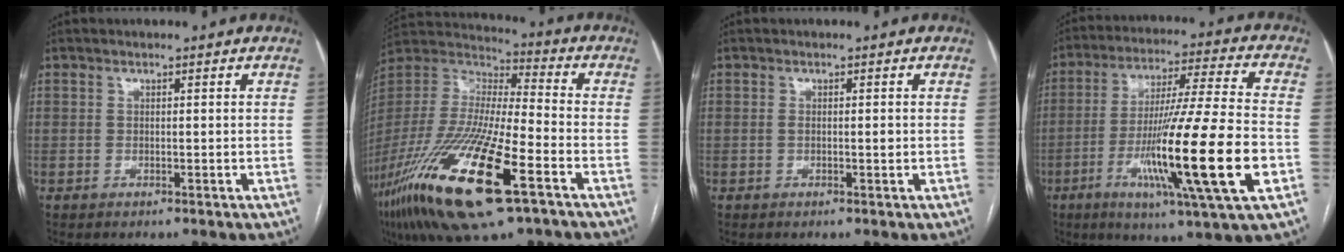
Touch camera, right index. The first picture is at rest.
{"total": 26.6, "force": [-13.7, 4.8, 22.2], "torque": [-0.486, -0.076, -0.257]}
{"total": 1.2, "force": [0.0, 0.4, 1.1], "torque": [-0.022, -0.002, 0.001]}
{"total": 21.5, "force": [-6.1, -0.5, 20.7], "torque": [-0.358, -0.030, -0.109]}